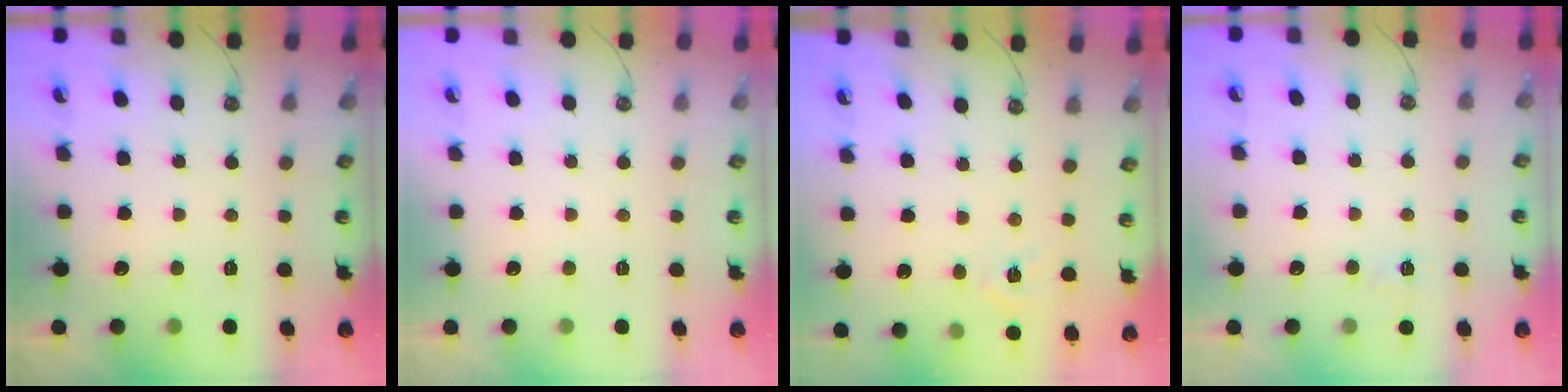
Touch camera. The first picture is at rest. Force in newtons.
{"total": 0.0}
{"total": 4.6, "press": 4.6, "slide": 0.7}
{"total": 3.0, "press": 3.0, "slide": 0.3}